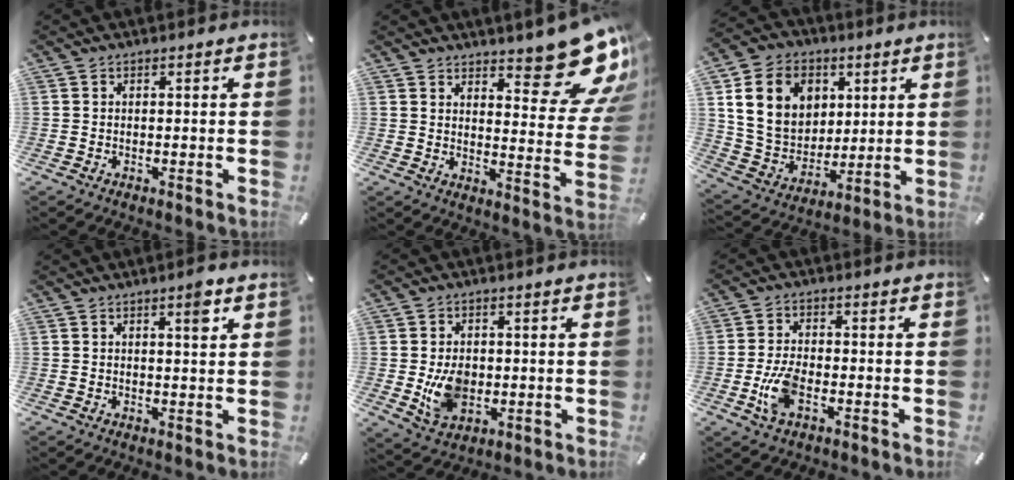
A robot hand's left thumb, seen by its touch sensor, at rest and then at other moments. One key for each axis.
{"total": 16.1, "fx": 11.7, "fy": 5.9, "fz": 9.4, "tx": -0.101, "ty": -0.106, "tz": 0.196}
{"total": 15.2, "fx": 5.1, "fy": 12.5, "fz": 6.9, "tx": -0.138, "ty": -0.012, "tz": 0.098}
{"total": 3.3, "fx": 1.7, "fy": 0.6, "fz": 2.8, "tx": -0.035, "ty": -0.006, "tz": 0.022}
{"total": 8.3, "fx": -0.7, "fy": 6.4, "fz": 5.3, "tx": -0.103, "ty": -0.004, "tz": -0.015}
{"total": 7.3, "fx": -2.4, "fy": 3.5, "fz": 5.9, "tx": -0.127, "ty": 0.001, "tz": -0.043}